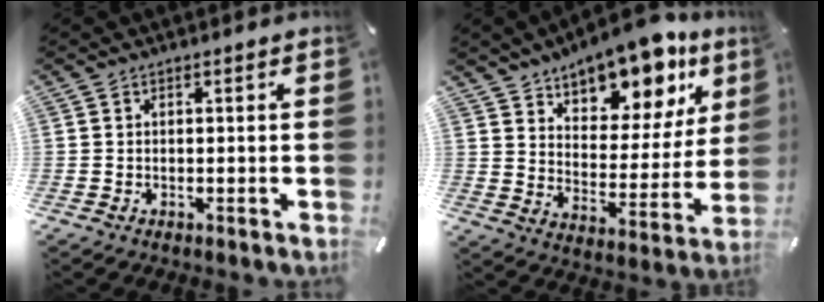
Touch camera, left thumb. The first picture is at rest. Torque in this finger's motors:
{"motor_torque": [0.84, 0.84, 2.08, -0.69, 0.18]}